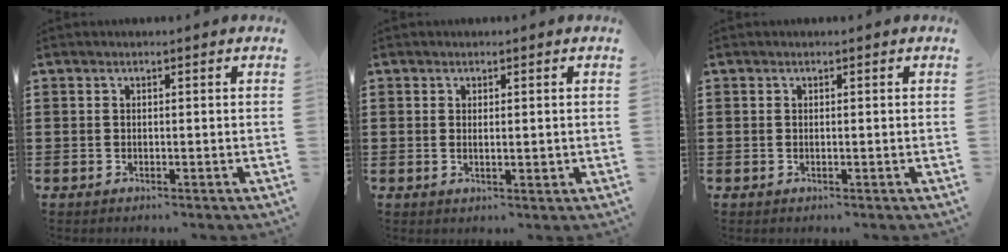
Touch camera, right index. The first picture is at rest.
{"total": 1.6, "force": [0.3, 0.3, 1.5], "torque": [-0.027, 0.001, 0.004]}
{"total": 0.0}